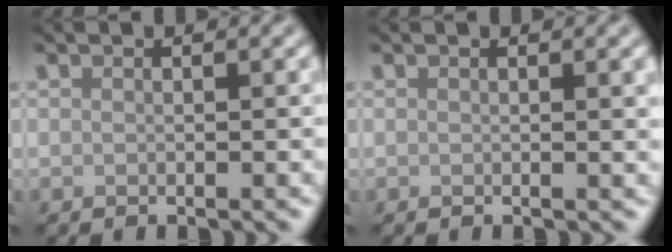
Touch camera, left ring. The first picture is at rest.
{"total": 1.0, "force": [0.3, 0.2, 0.9], "torque": [-0.006, 0.001, 0.003]}